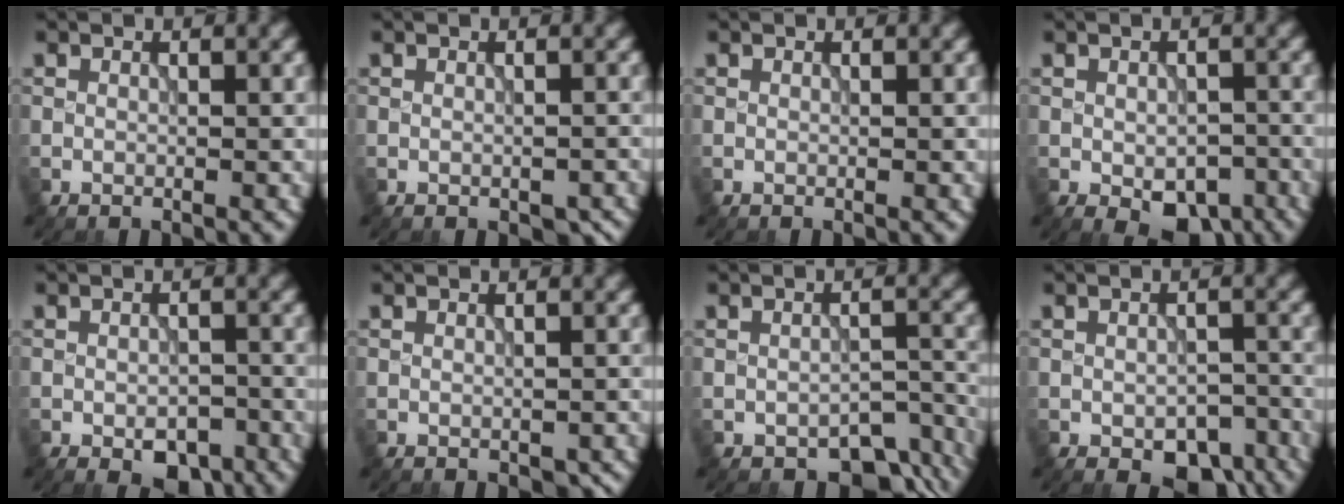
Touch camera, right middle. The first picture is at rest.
{"total": 1.6, "force": [-0.9, 1.0, 0.9], "torque": [-0.014, -0.008, -0.005]}
{"total": 0.0}
{"total": 5.5, "force": [-2.5, 3.1, 3.8], "torque": [-0.050, -0.018, -0.028]}
{"total": 3.8, "force": [-2.0, 2.1, 2.5], "torque": [-0.032, -0.006, -0.026]}
{"total": 1.3, "force": [-0.6, 0.8, 0.7], "torque": [-0.013, -0.008, -0.004]}
{"total": 4.9, "force": [-3.5, 2.6, 2.3], "torque": [-0.020, -0.017, -0.038]}
{"total": 4.9, "force": [-2.7, 2.7, 3.0], "torque": [-0.036, -0.014, -0.029]}